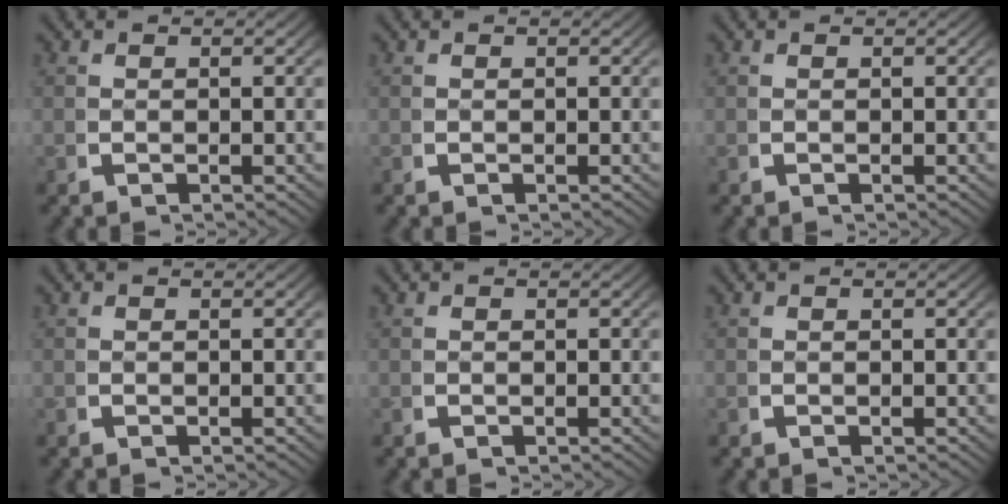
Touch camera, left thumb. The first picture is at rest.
{"total": 0.0}
{"total": 0.0}
{"total": 0.0}
{"total": 0.0}
{"total": 0.0}